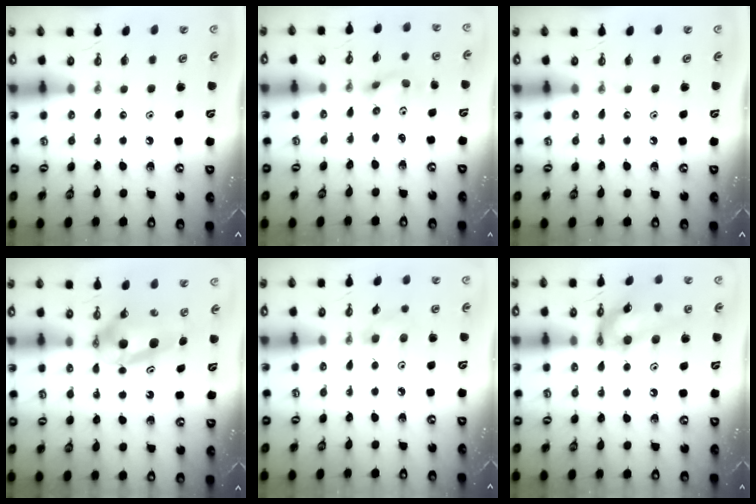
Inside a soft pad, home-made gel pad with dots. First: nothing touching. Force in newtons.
{"total": 2.1, "press": 1.9, "slide": 0.9}
{"total": 0.0}
{"total": 6.4, "press": 5.4, "slide": 3.6}
{"total": 7.0, "press": 5.7, "slide": 4.2}
{"total": 14.1, "press": 14.0, "slide": 1.3}